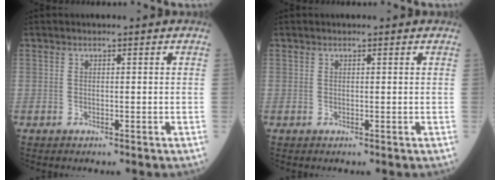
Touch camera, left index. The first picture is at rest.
{"total": 0.9, "force": [0.8, 0.4, 0.1], "torque": [-0.011, 0.005, 0.007]}